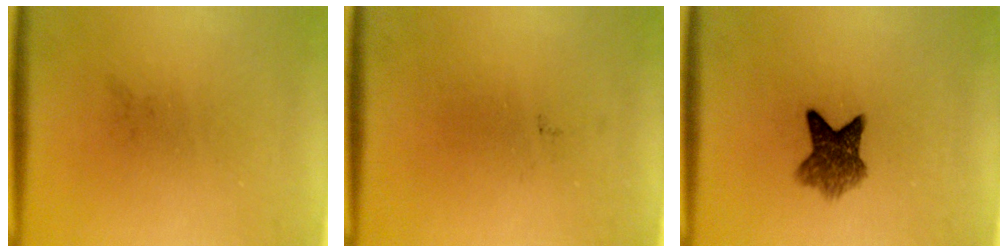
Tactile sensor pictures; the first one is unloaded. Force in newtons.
{"total": 0.0}
{"total": 5.8}